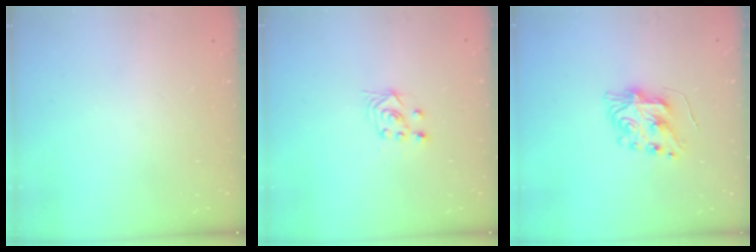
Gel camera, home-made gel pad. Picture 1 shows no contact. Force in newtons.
{"total": 2.9, "press": 2.5, "slide": 1.4}
{"total": 8.2, "press": 8.2, "slide": 0.7}